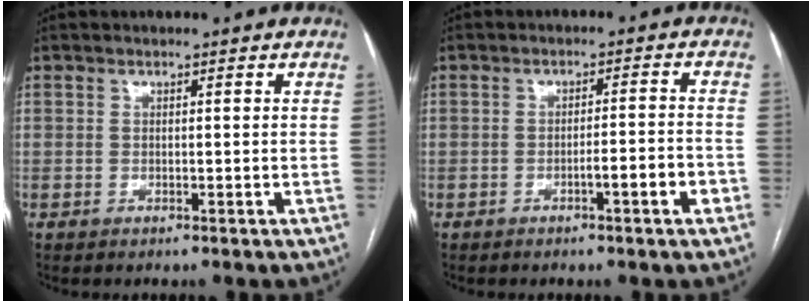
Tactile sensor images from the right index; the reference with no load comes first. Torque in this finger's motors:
{"motor_torque": [0.74, -0.25, 0.13, 0.04]}